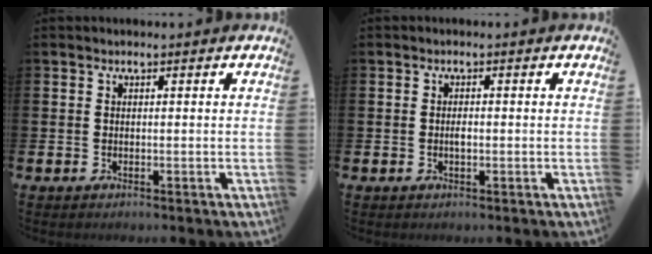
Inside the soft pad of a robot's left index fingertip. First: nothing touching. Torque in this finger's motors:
{"motor_torque": [0.00, 0.03, 0.03, 0.00]}